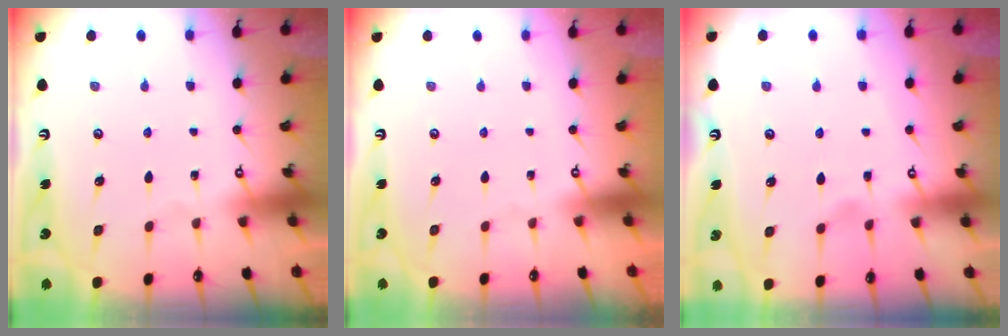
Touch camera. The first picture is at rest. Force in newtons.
{"total": 1.5, "press": 1.4, "slide": 0.6}
{"total": 1.1, "press": 0.6, "slide": 1.0}